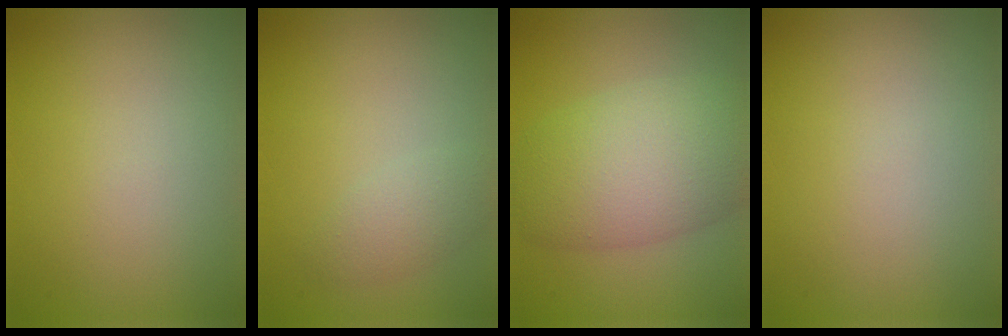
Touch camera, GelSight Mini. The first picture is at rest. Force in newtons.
{"total": 2.0, "press": 2.0, "slide": 0.0}
{"total": 8.1, "press": 8.1, "slide": 0.3}
{"total": 0.0}